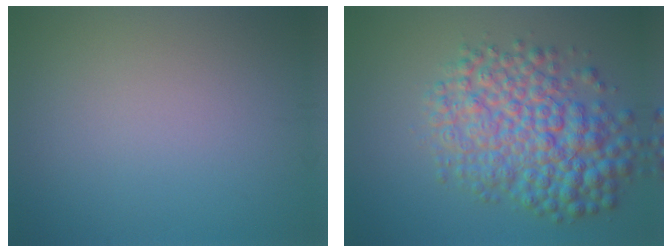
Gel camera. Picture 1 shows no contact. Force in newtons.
{"total": 8.1, "press": 8.1, "slide": 0.2}